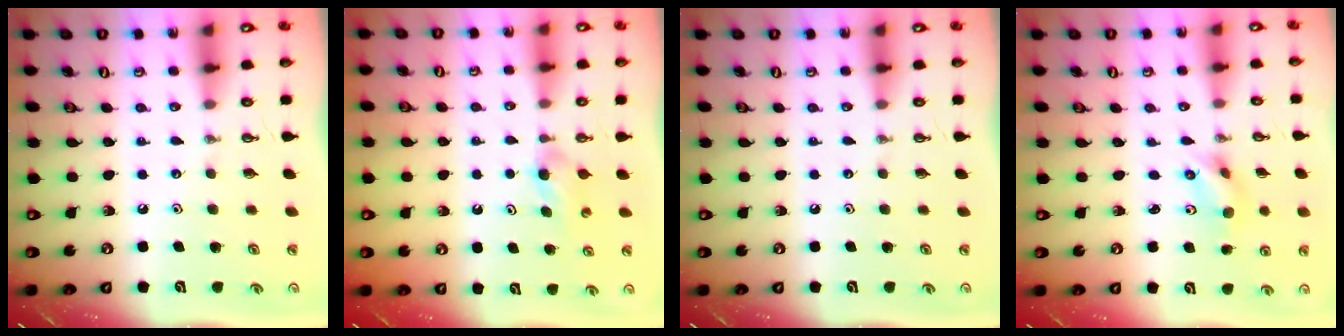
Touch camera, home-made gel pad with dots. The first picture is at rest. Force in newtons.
{"total": 3.3, "press": 3.3, "slide": 0.6}
{"total": 0.0}
{"total": 6.9, "press": 2.5, "slide": 6.5}